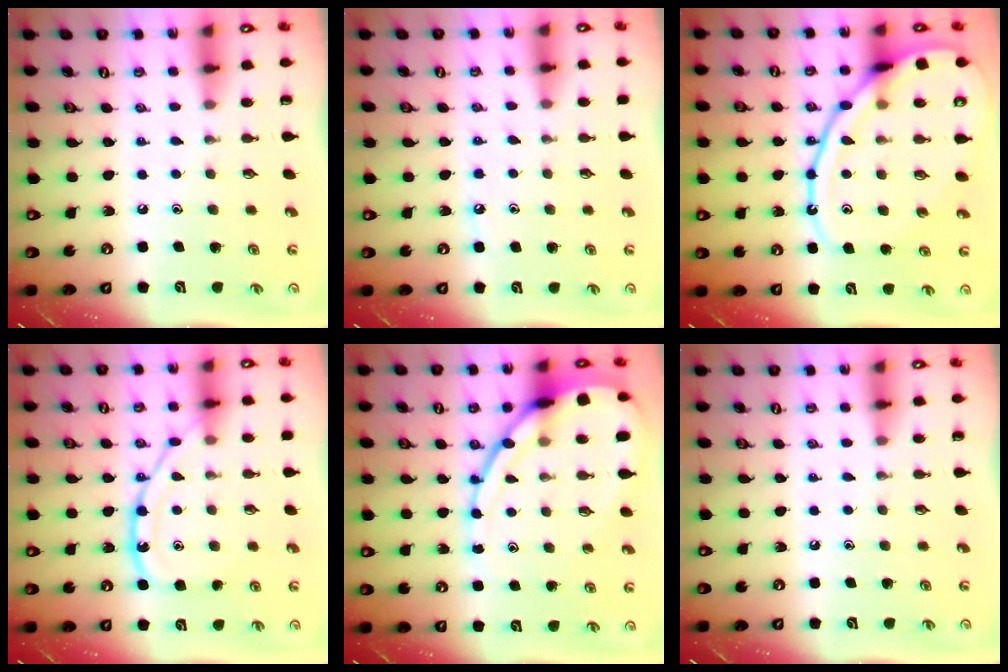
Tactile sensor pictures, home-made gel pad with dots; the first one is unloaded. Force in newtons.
{"total": 4.0, "press": 4.0, "slide": 0.6}
{"total": 16.6, "press": 16.6, "slide": 1.1}
{"total": 14.0, "press": 13.9, "slide": 1.4}
{"total": 15.9, "press": 15.8, "slide": 1.6}
{"total": 0.0}